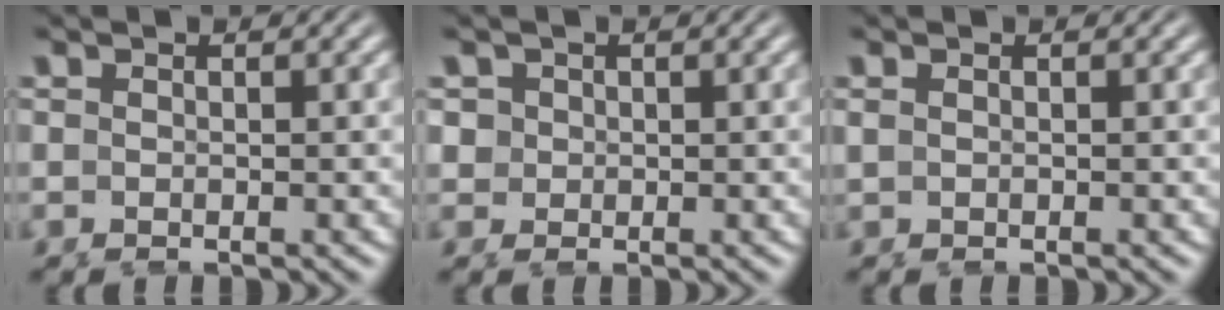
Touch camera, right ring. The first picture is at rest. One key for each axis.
{"total": 3.7, "fx": 0.7, "fy": 3.3, "fz": 1.5, "tx": -0.047, "ty": -0.004, "tz": 0.014}
{"total": 0.0}